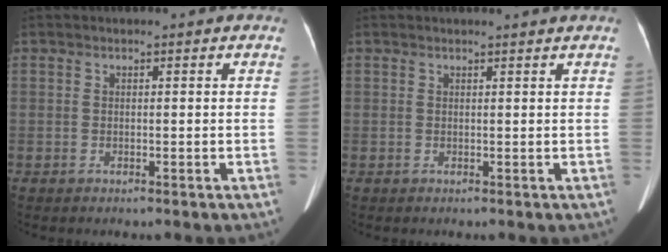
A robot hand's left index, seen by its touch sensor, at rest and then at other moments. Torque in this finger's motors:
{"motor_torque": [-0.33, -0.21, -0.03, 0.01]}